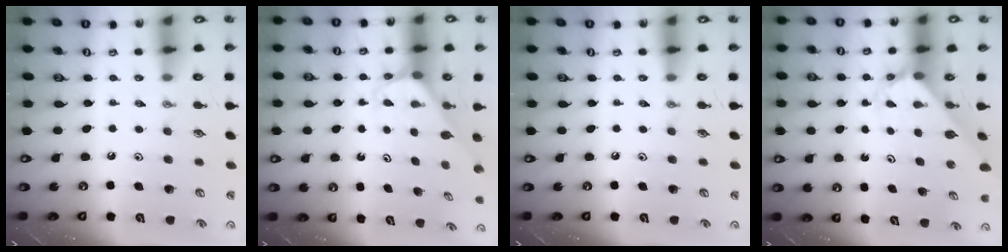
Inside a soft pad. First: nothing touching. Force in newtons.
{"total": 2.4, "press": 2.4, "slide": 0.2}
{"total": 0.0}
{"total": 2.3, "press": 2.3, "slide": 0.2}